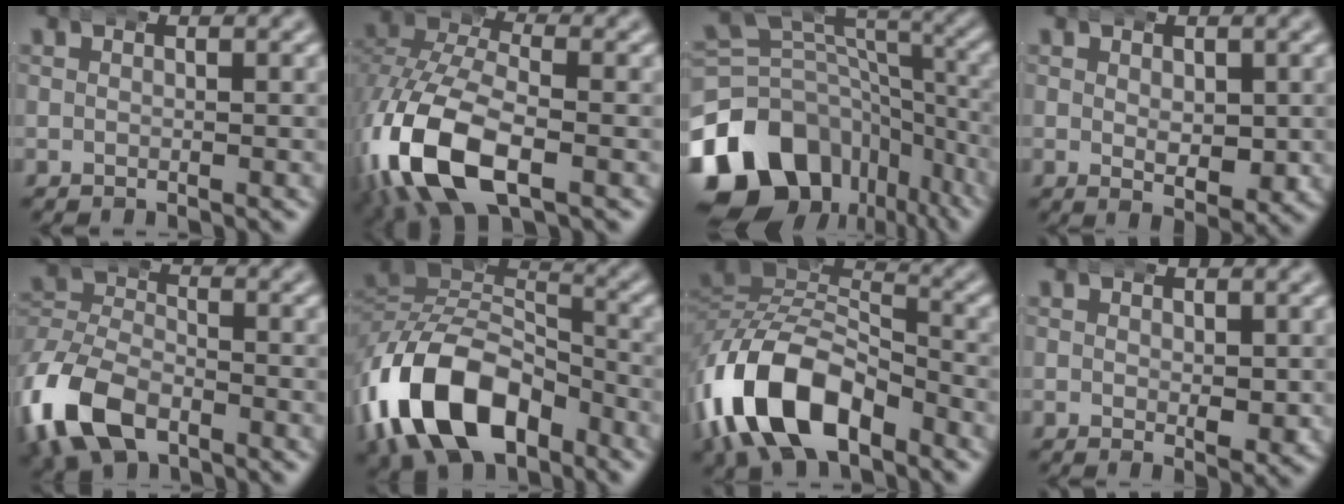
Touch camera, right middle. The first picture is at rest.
{"total": 10.7, "force": [-2.2, 6.9, 7.9], "torque": [-0.192, -0.044, -0.018]}
{"total": 17.0, "force": [-6.8, 13.1, 8.5], "torque": [-0.147, -0.056, -0.098]}
{"total": 3.2, "force": [-0.1, 1.9, 2.6], "torque": [-0.039, -0.021, 0.007]}
{"total": 8.4, "force": [-3.9, 6.2, 4.2], "torque": [-0.110, -0.030, -0.056]}
{"total": 13.0, "force": [-4.9, 8.9, 8.1], "torque": [-0.183, -0.045, -0.065]}
{"total": 11.5, "force": [-4.6, 7.6, 7.3], "torque": [-0.170, -0.037, -0.064]}
{"total": 2.1, "force": [0.0, 1.3, 1.6], "torque": [-0.029, -0.012, 0.006]}